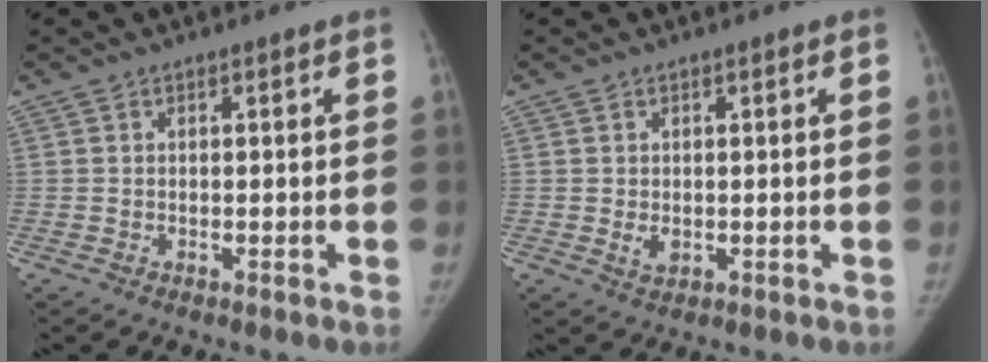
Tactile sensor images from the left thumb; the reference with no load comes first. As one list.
[{"total": 2.0, "force": [-0.1, 1.5, 1.4], "torque": [-0.019, -0.004, 0.004]}]